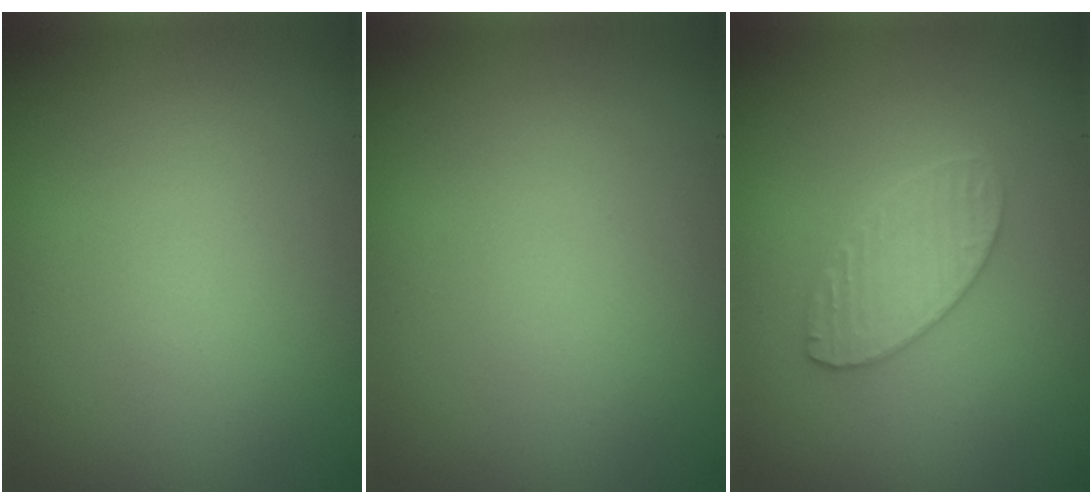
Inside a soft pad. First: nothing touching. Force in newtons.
{"total": 0.0}
{"total": 3.0, "press": 3.0, "slide": 0.2}